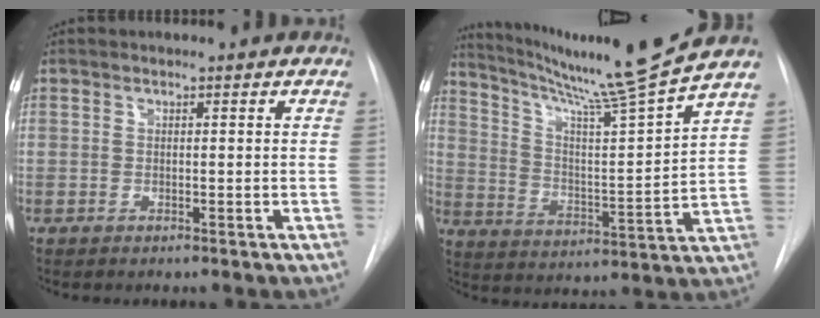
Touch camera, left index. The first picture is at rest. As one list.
[{"total": 17.3, "force": [14.9, -2.8, 8.5], "torque": [-0.140, -0.037, 0.231]}]